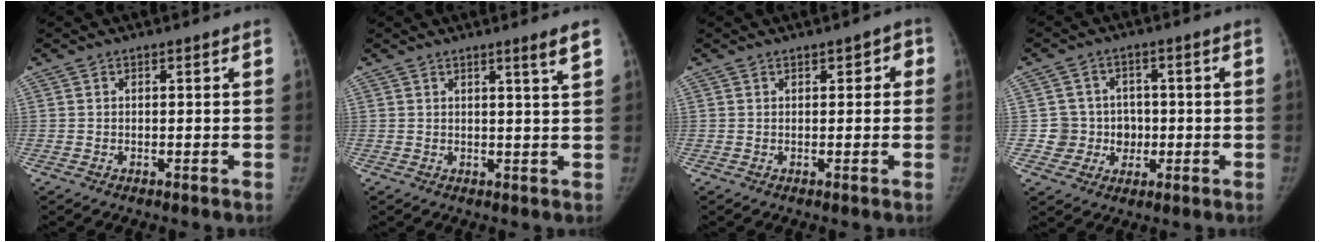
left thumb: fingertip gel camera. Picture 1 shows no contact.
{"total": 3.0, "force": [1.9, -0.6, 2.3], "torque": [-0.033, -0.018, 0.030]}
{"total": 2.3, "force": [0.5, 1.7, 1.5], "torque": [0.009, 0.005, 0.000]}
{"total": 7.1, "force": [-0.8, 7.0, 0.6], "torque": [0.038, 0.017, -0.011]}